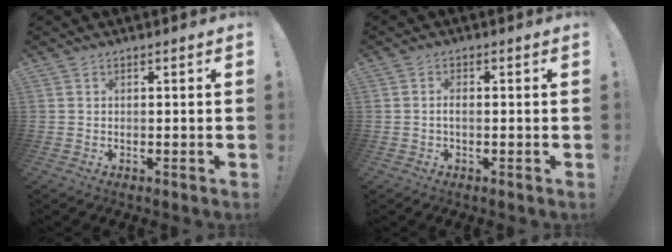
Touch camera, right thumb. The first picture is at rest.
{"total": 2.0, "force": [-0.6, 0.6, 1.8], "torque": [-0.036, 0.006, -0.010]}